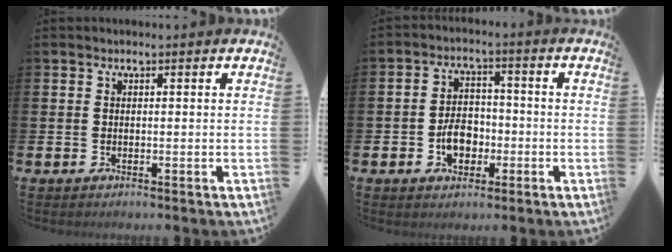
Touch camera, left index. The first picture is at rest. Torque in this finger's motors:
{"motor_torque": [0.48, -0.02, 0.19, 0.13]}